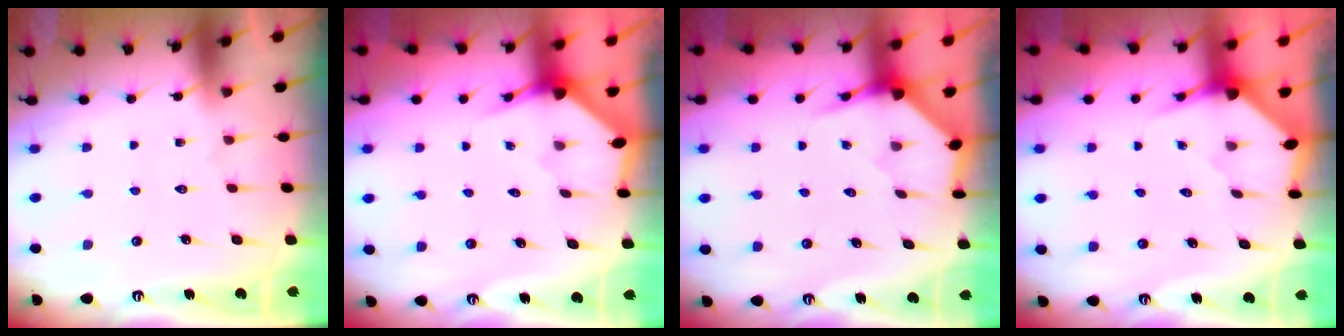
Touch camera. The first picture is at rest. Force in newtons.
{"total": 2.8, "press": 2.8, "slide": 0.3}
{"total": 4.0, "press": 3.9, "slide": 0.3}
{"total": 3.2, "press": 3.2, "slide": 0.1}